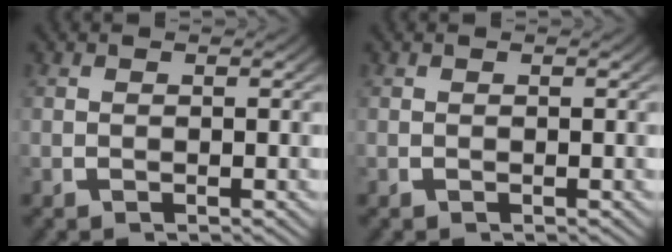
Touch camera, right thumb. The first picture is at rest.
{"total": 0.0}